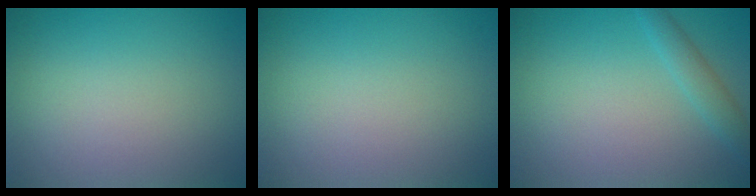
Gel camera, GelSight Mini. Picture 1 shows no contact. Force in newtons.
{"total": 0.0}
{"total": 1.8, "press": 1.8, "slide": 0.2}